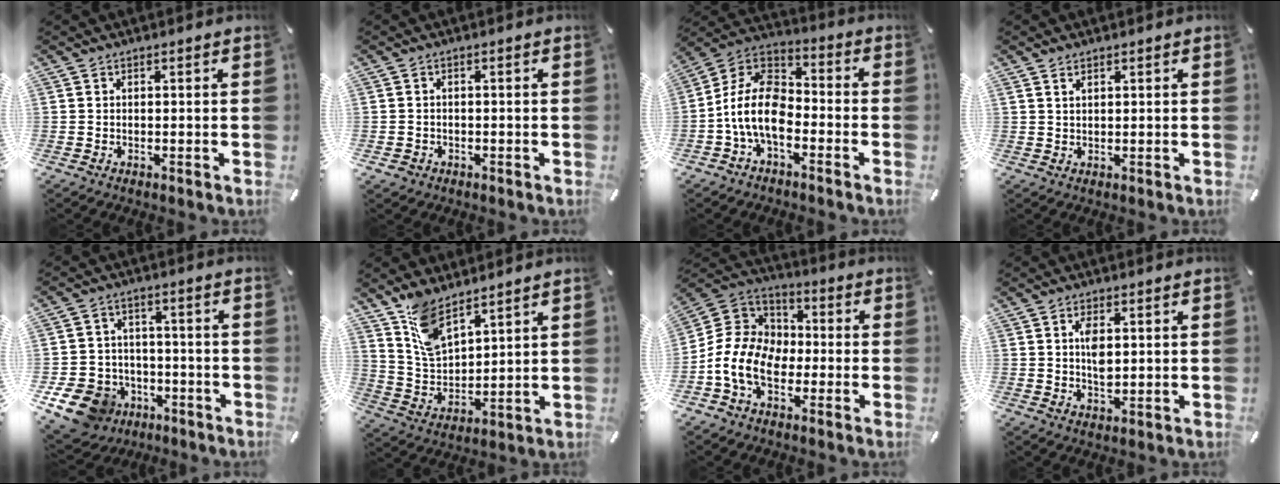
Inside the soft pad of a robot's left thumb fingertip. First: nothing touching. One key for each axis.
{"total": 1.6, "fx": -0.6, "fy": 1.4, "fz": 0.4, "tx": -0.008, "ty": 0.006, "tz": -0.017}
{"total": 13.4, "fx": -6.2, "fy": 7.7, "fz": 9.1, "tx": -0.197, "ty": 0.021, "tz": -0.122}
{"total": 1.5, "fx": 0.9, "fy": 0.7, "fz": 0.9, "tx": -0.020, "ty": 0.000, "tz": 0.017}
{"total": 11.7, "fx": -5.7, "fy": 9.3, "fz": 4.2, "tx": -0.097, "ty": 0.036, "tz": -0.098}
{"total": 9.9, "fx": 7.6, "fy": 4.4, "fz": 4.7, "tx": -0.115, "ty": -0.033, "tz": 0.148}
{"total": 12.6, "fx": -5.1, "fy": 9.3, "fz": 6.8, "tx": -0.163, "ty": 0.021, "tz": -0.097}
{"total": 4.8, "fx": 0.9, "fy": 2.4, "fz": 4.0, "tx": -0.077, "ty": -0.002, "tz": 0.008}